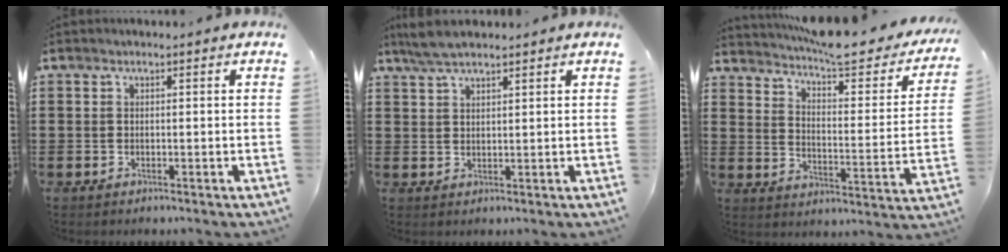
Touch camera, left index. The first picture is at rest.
{"total": 4.0, "force": [3.1, 1.1, 2.2], "torque": [-0.050, 0.003, 0.059]}
{"total": 6.8, "force": [6.3, 0.2, 2.6], "torque": [-0.075, -0.044, 0.103]}